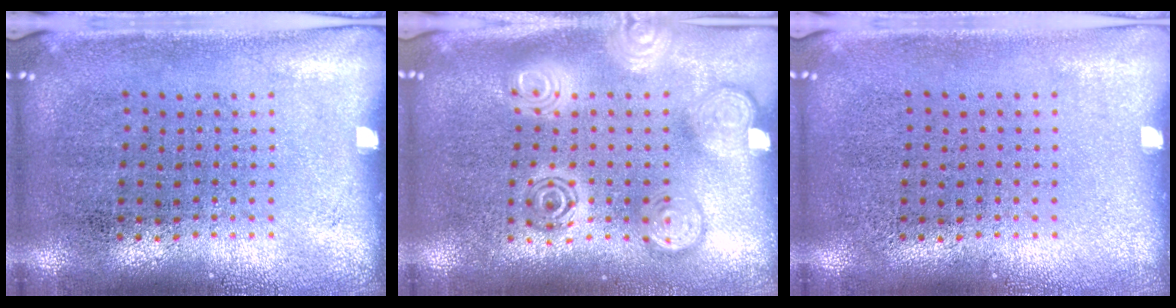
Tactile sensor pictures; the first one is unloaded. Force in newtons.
{"total": 3.0, "press": 3.0, "slide": 0.4}
{"total": 0.0}